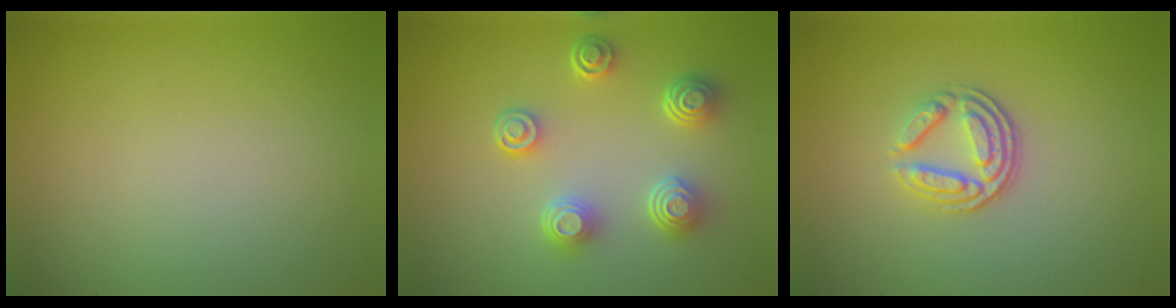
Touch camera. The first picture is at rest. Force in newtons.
{"total": 4.5, "press": 3.5, "slide": 2.8}
{"total": 3.5, "press": 2.6, "slide": 2.3}